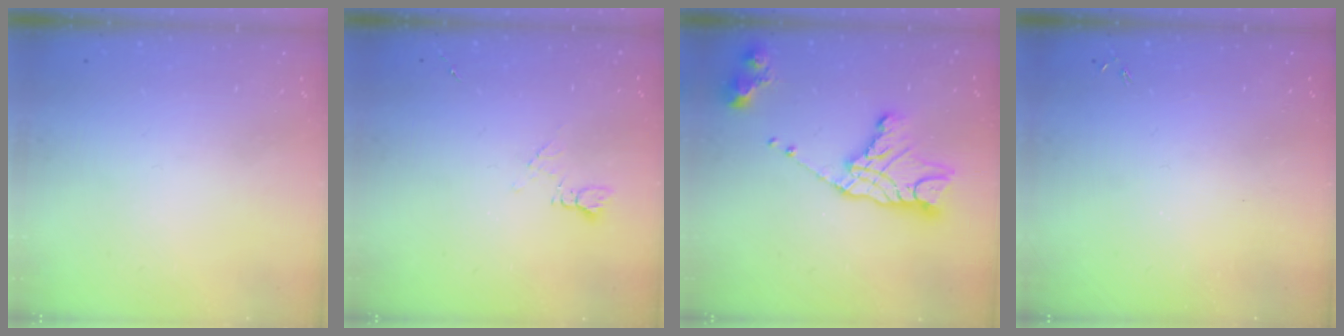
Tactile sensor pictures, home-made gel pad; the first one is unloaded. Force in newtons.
{"total": 6.5, "press": 6.4, "slide": 0.8}
{"total": 15.7, "press": 15.6, "slide": 1.3}
{"total": 0.0}